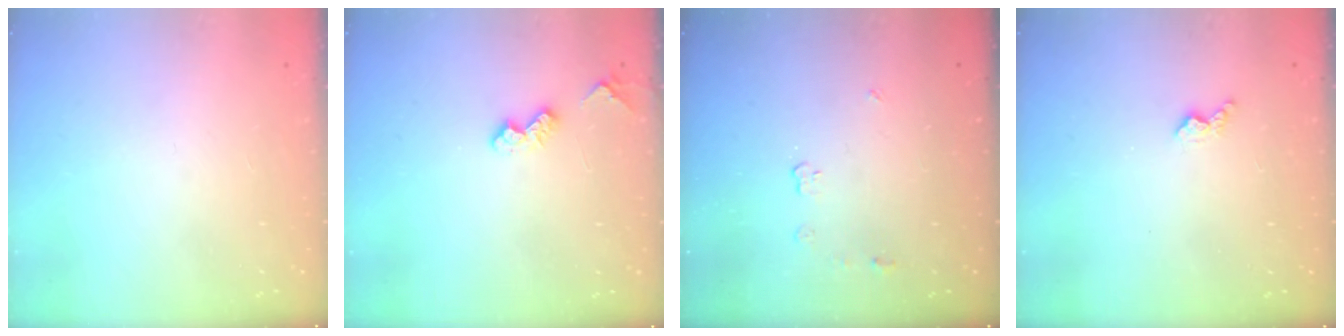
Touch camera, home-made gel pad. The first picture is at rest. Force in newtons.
{"total": 4.9, "press": 4.9, "slide": 0.7}
{"total": 4.0, "press": 3.9, "slide": 0.5}
{"total": 3.0, "press": 3.0, "slide": 0.5}